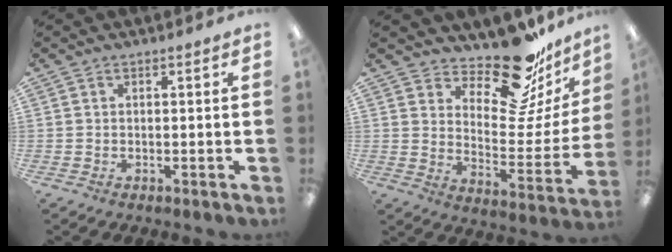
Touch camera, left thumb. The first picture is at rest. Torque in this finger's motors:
{"motor_torque": [1.41, 0.79, 0.92, -1.17, 0.02]}